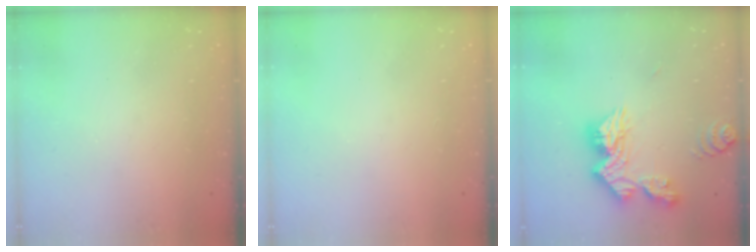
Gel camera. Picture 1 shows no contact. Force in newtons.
{"total": 0.0}
{"total": 14.2, "press": 14.1, "slide": 1.4}